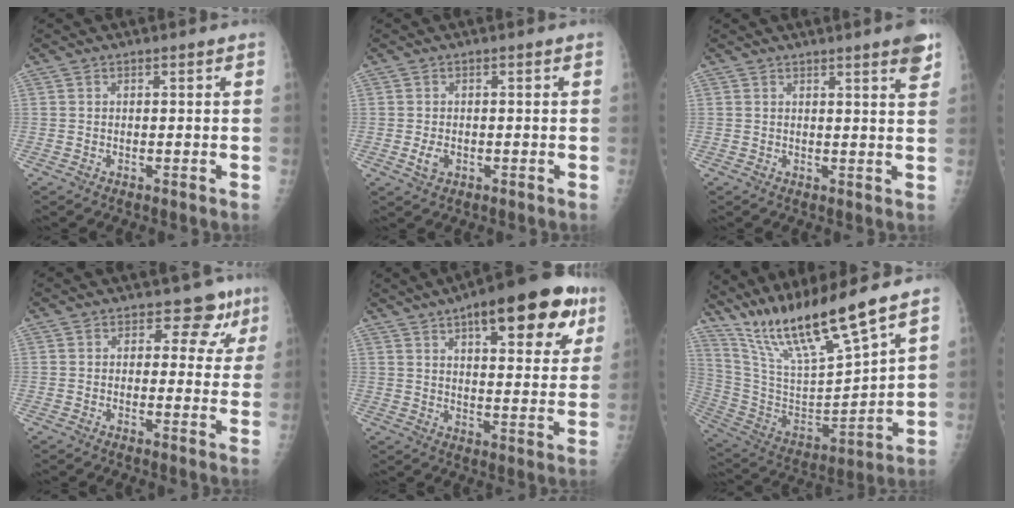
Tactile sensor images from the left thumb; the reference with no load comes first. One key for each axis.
{"total": 2.6, "fx": -0.7, "fy": 1.7, "fz": 1.8, "tx": -0.033, "ty": 0.000, "tz": -0.011}
{"total": 4.2, "fx": 2.7, "fy": 0.1, "fz": 3.1, "tx": -0.035, "ty": -0.015, "tz": 0.033}
{"total": 6.3, "fx": 3.4, "fy": 4.5, "fz": 2.9, "tx": 0.006, "ty": -0.009, "tz": 0.028}
{"total": 21.1, "fx": 10.7, "fy": 7.7, "fz": 16.5, "tx": -0.195, "ty": -0.017, "tz": 0.146}
{"total": 19.8, "fx": 15.5, "fy": 1.7, "fz": 12.2, "tx": -0.207, "ty": -0.073, "tz": 0.303}